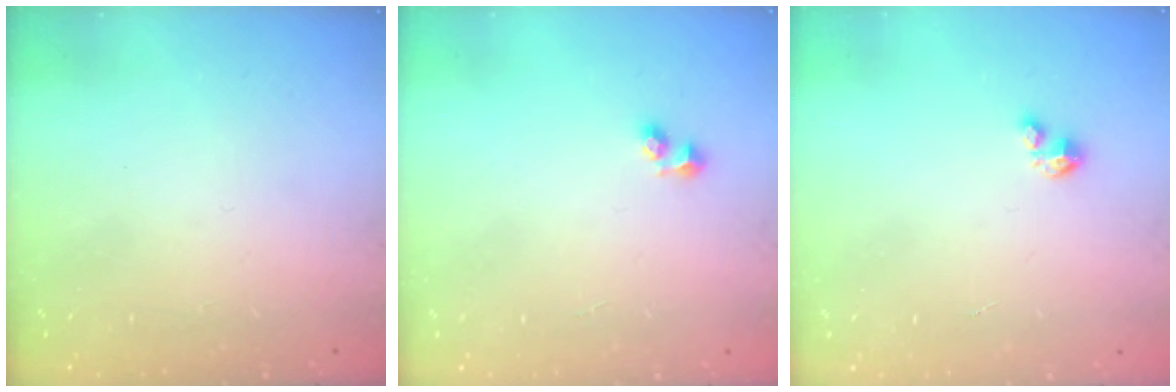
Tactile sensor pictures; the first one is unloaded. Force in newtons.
{"total": 3.7, "press": 3.6, "slide": 1.1}
{"total": 1.2, "press": 1.2, "slide": 0.2}